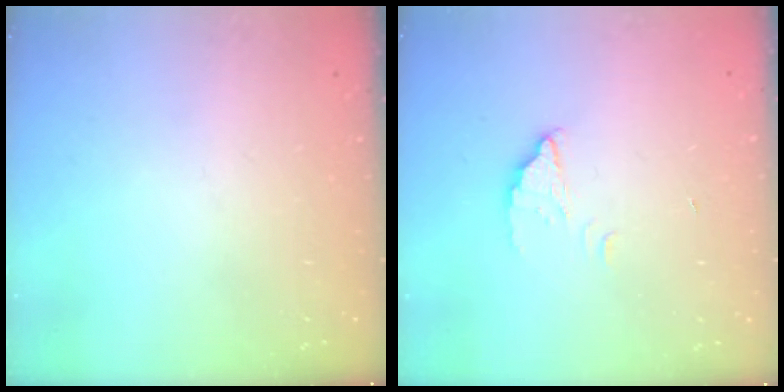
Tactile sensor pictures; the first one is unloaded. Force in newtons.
{"total": 2.2, "press": 2.2, "slide": 0.2}